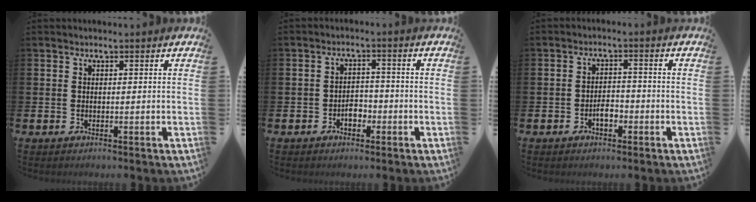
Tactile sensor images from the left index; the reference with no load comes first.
{"total": 2.5, "force": [-1.3, 0.6, 2.0], "torque": [-0.042, 0.006, -0.023]}
{"total": 2.4, "force": [-1.1, 1.3, 1.7], "torque": [-0.031, 0.004, -0.023]}